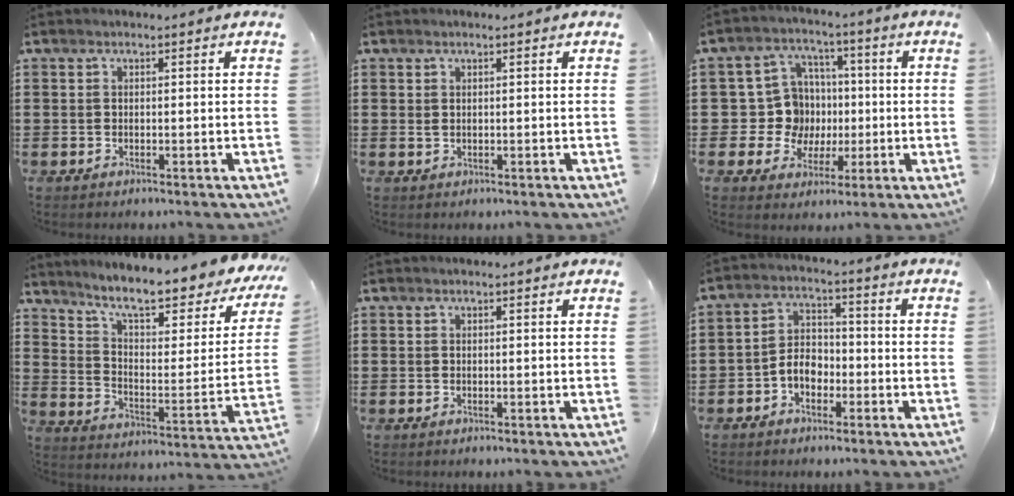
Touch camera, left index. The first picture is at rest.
{"total": 0.6, "force": [0.2, 0.4, 0.4], "torque": [-0.009, 0.003, 0.004]}
{"total": 9.9, "force": [0.5, 9.4, 2.9], "torque": [-0.073, 0.006, 0.020]}
{"total": 9.4, "force": [7.6, 1.1, 5.4], "torque": [-0.111, -0.060, 0.120]}
{"total": 0.0}
{"total": 4.5, "force": [-2.2, 3.1, 2.5], "torque": [-0.060, 0.009, -0.047]}